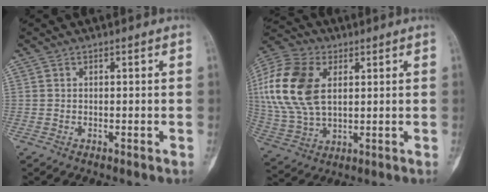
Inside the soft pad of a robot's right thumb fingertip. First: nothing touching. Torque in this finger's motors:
{"motor_torque": [0.90, 1.76, 1.15, 0.17, 0.34]}